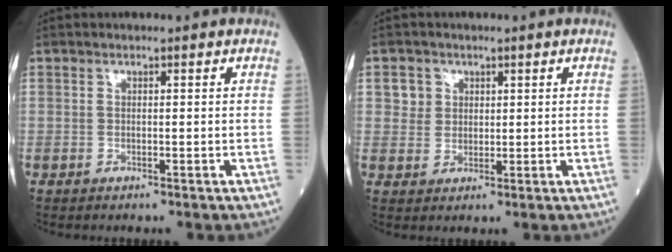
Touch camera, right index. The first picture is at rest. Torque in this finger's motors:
{"motor_torque": [-0.09, 0.00, -0.04, 0.00]}